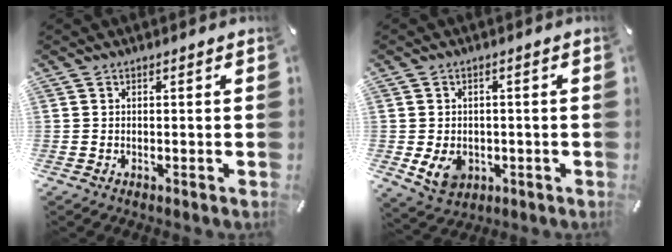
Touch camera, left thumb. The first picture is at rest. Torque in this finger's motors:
{"motor_torque": [0.66, 1.91, 0.19, -0.07, 0.18]}